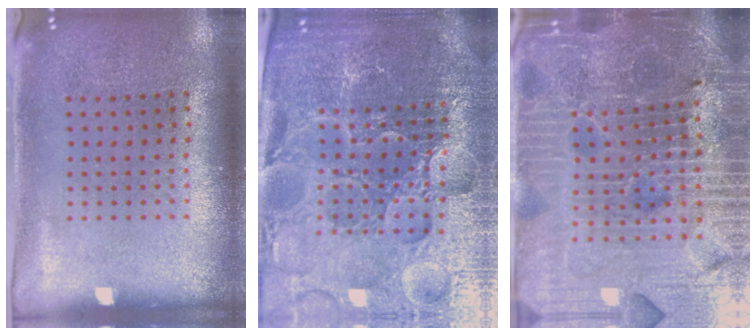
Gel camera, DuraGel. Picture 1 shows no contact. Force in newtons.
{"total": 6.1, "press": 5.5, "slide": 2.6}
{"total": 5.7, "press": 5.3, "slide": 2.1}